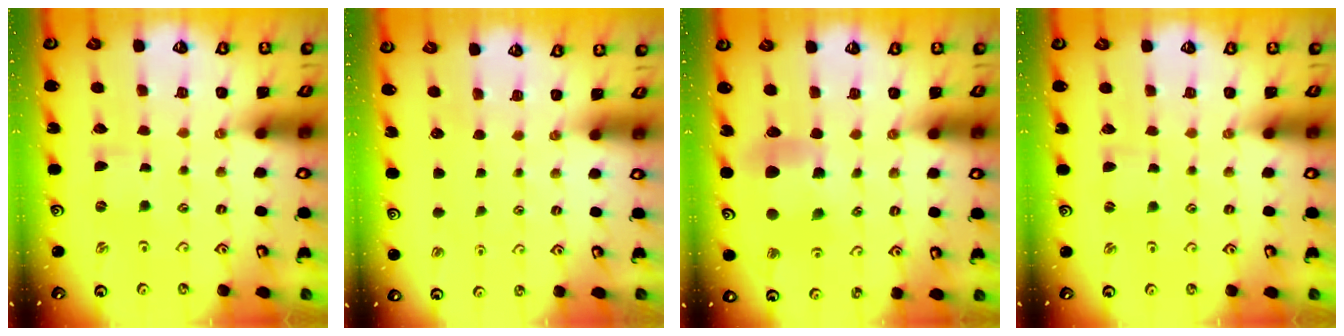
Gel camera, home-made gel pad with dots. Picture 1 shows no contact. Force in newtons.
{"total": 0.0}
{"total": 9.0, "press": 8.9, "slide": 1.0}
{"total": 0.6, "press": 0.6, "slide": 0.1}